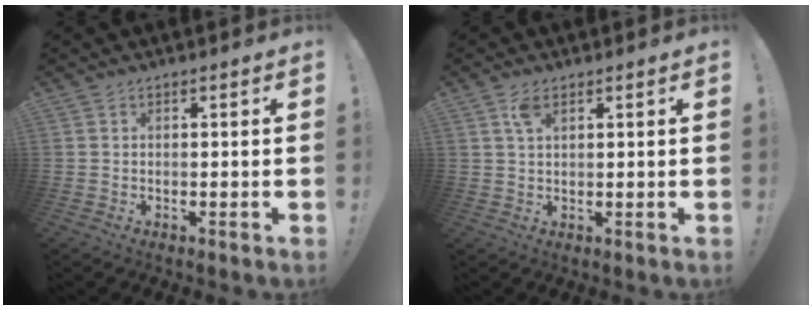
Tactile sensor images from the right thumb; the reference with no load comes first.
{"total": 3.7, "force": [1.8, 1.6, 2.8], "torque": [-0.050, -0.002, 0.031]}